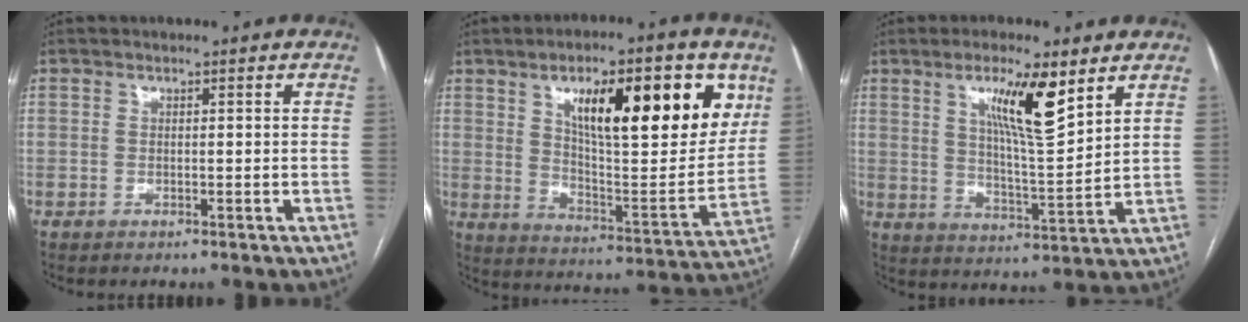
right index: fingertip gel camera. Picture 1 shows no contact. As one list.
[{"total": 22.1, "force": [9.9, 5.8, 18.8], "torque": [-0.275, 0.007, 0.160]}, {"total": 10.4, "force": [5.6, 1.2, 8.7], "torque": [-0.152, -0.007, 0.098]}]